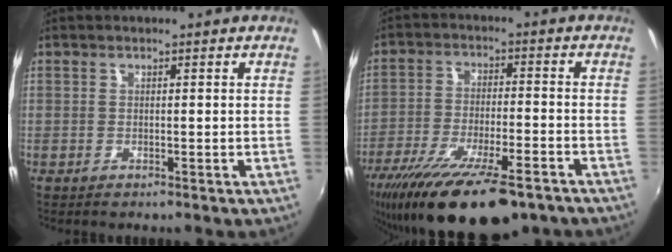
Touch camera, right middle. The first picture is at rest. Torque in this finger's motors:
{"motor_torque": [1.51, -0.63, 1.05, 0.21]}